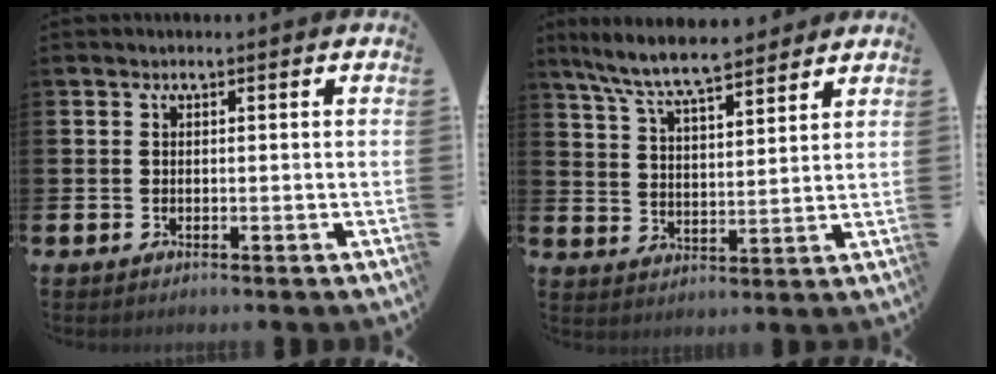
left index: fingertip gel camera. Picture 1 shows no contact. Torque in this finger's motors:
{"motor_torque": [0.62, -0.72, 0.73, 0.21]}